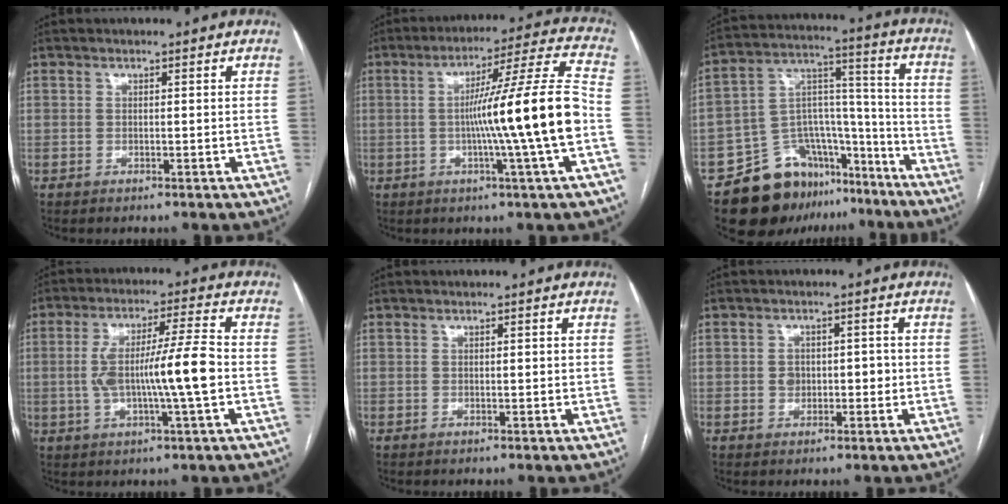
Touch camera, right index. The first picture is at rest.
{"total": 15.9, "force": [-2.5, -2.2, 15.6], "torque": [-0.239, 0.001, -0.046]}
{"total": 17.3, "force": [-12.2, 10.4, 6.4], "torque": [-0.089, 0.077, -0.192]}
{"total": 11.4, "force": [-1.2, 0.2, 11.3], "torque": [-0.209, 0.011, -0.023]}
{"total": 0.8, "force": [0.1, 0.3, 0.8], "torque": [-0.012, 0.001, 0.003]}
{"total": 3.6, "force": [-0.2, 2.7, 2.4], "torque": [-0.032, 0.016, 0.002]}